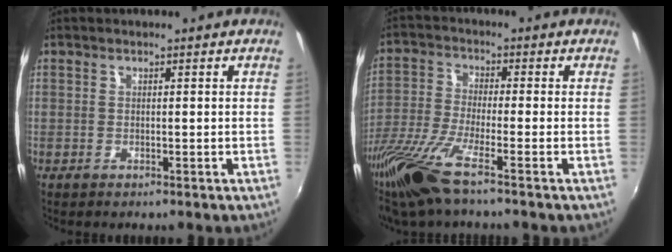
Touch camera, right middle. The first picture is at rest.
{"total": 12.5, "force": [-9.0, 0.7, 8.7], "torque": [-0.195, -0.038, -0.175]}